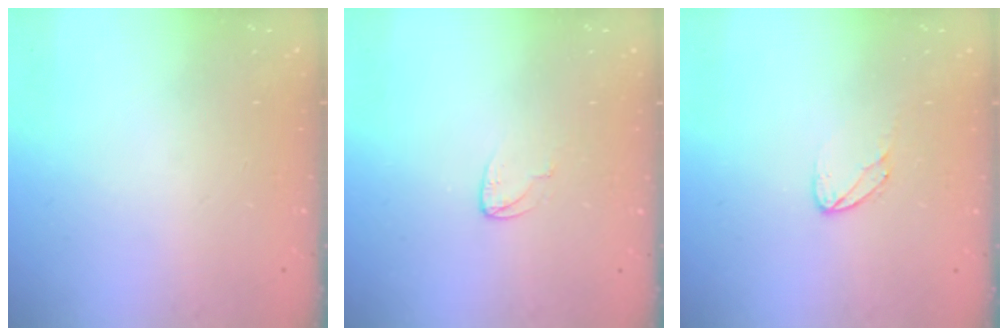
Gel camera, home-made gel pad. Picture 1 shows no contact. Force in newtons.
{"total": 3.6, "press": 3.6, "slide": 0.3}
{"total": 4.7, "press": 4.7, "slide": 0.4}